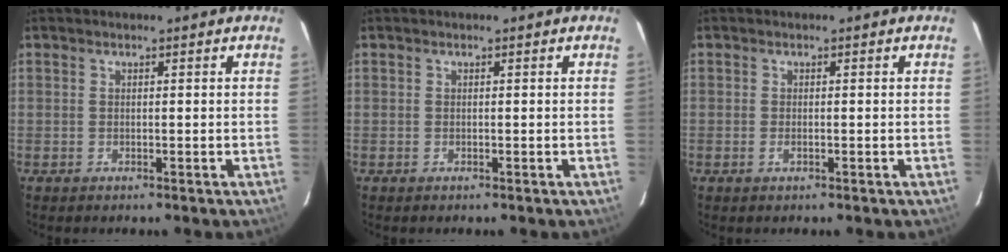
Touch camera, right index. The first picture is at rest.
{"total": 0.0}
{"total": 0.9, "force": [-0.4, 0.4, 0.7], "torque": [-0.016, 0.000, -0.007]}